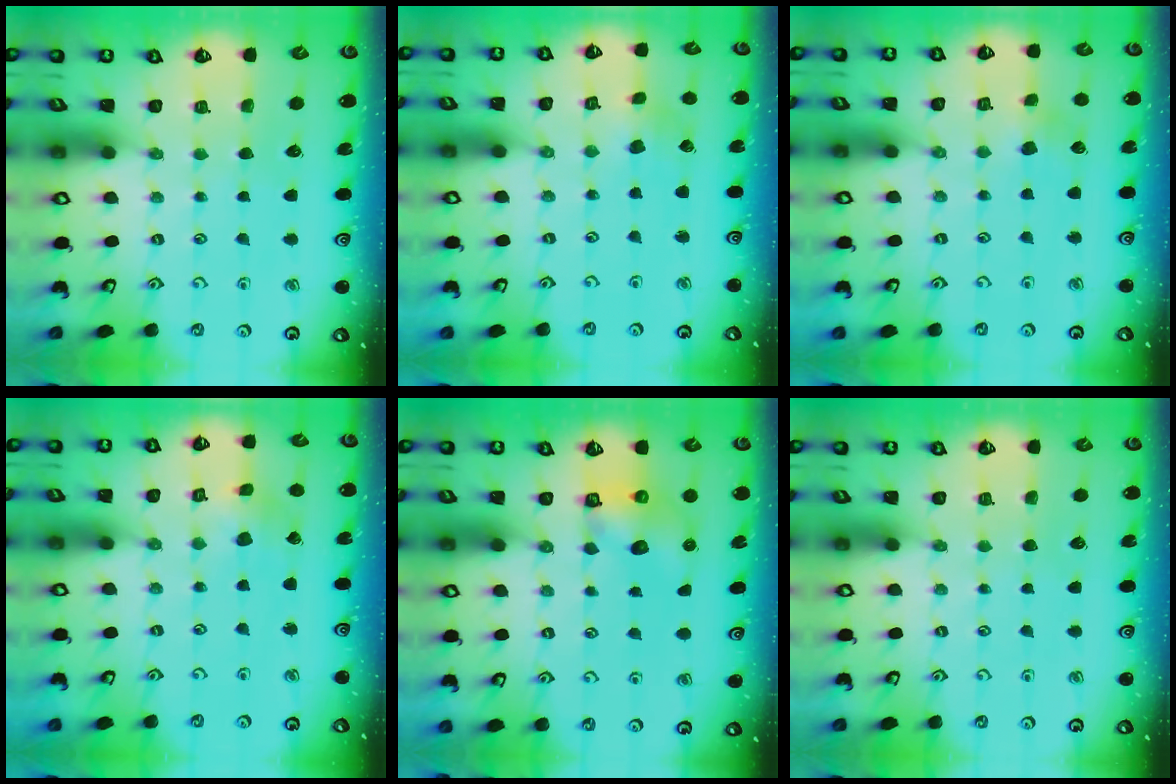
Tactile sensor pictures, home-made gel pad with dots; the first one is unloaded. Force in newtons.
{"total": 2.1, "press": 2.0, "slide": 0.3}
{"total": 3.9, "press": 3.9, "slide": 0.4}
{"total": 2.4, "press": 2.4, "slide": 0.3}
{"total": 6.3, "press": 6.2, "slide": 0.6}
{"total": 0.0}